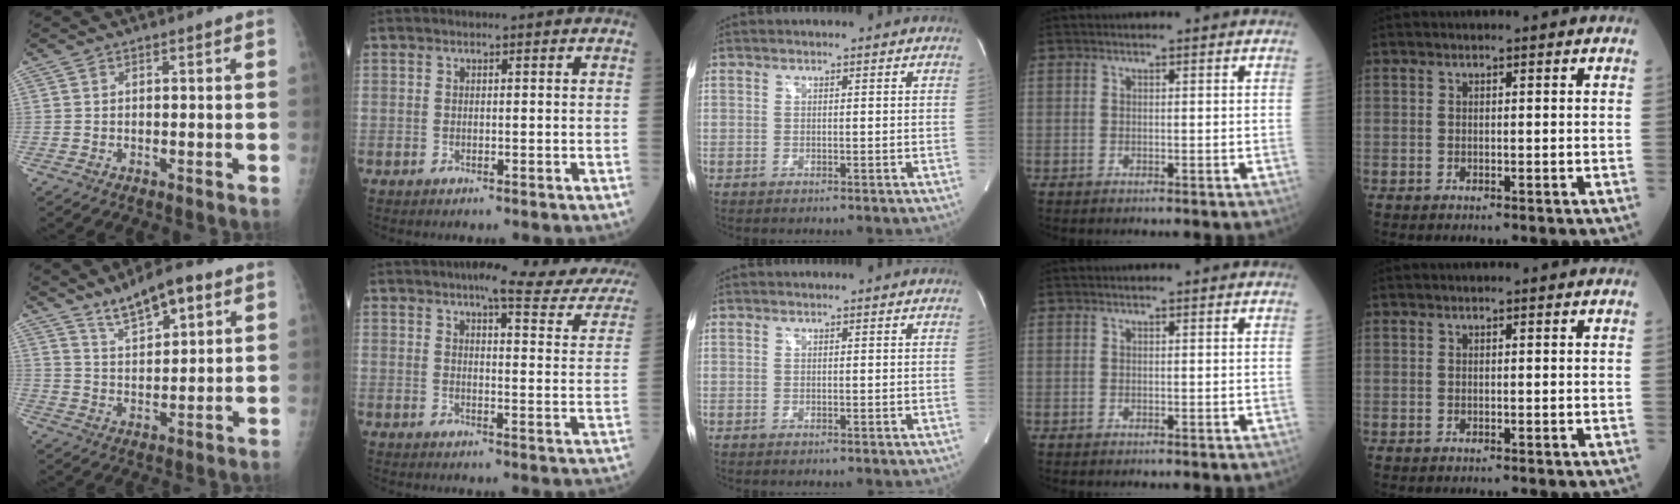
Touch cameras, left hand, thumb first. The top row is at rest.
{"thumb": {"total": 9.1, "force": [5.9, 3.2, 6.2], "torque": [-0.090, -0.026, 0.102]}, "index": {"total": 18.1, "force": [14.9, 3.2, 9.8], "torque": [-0.105, -0.015, 0.156]}}